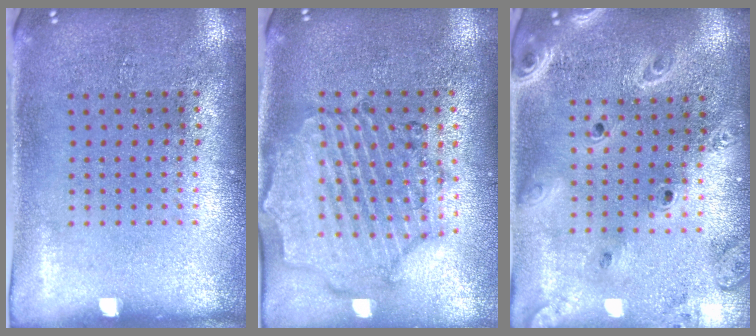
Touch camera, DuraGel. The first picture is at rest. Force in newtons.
{"total": 1.6, "press": 1.6, "slide": 0.3}
{"total": 2.5, "press": 2.2, "slide": 1.2}